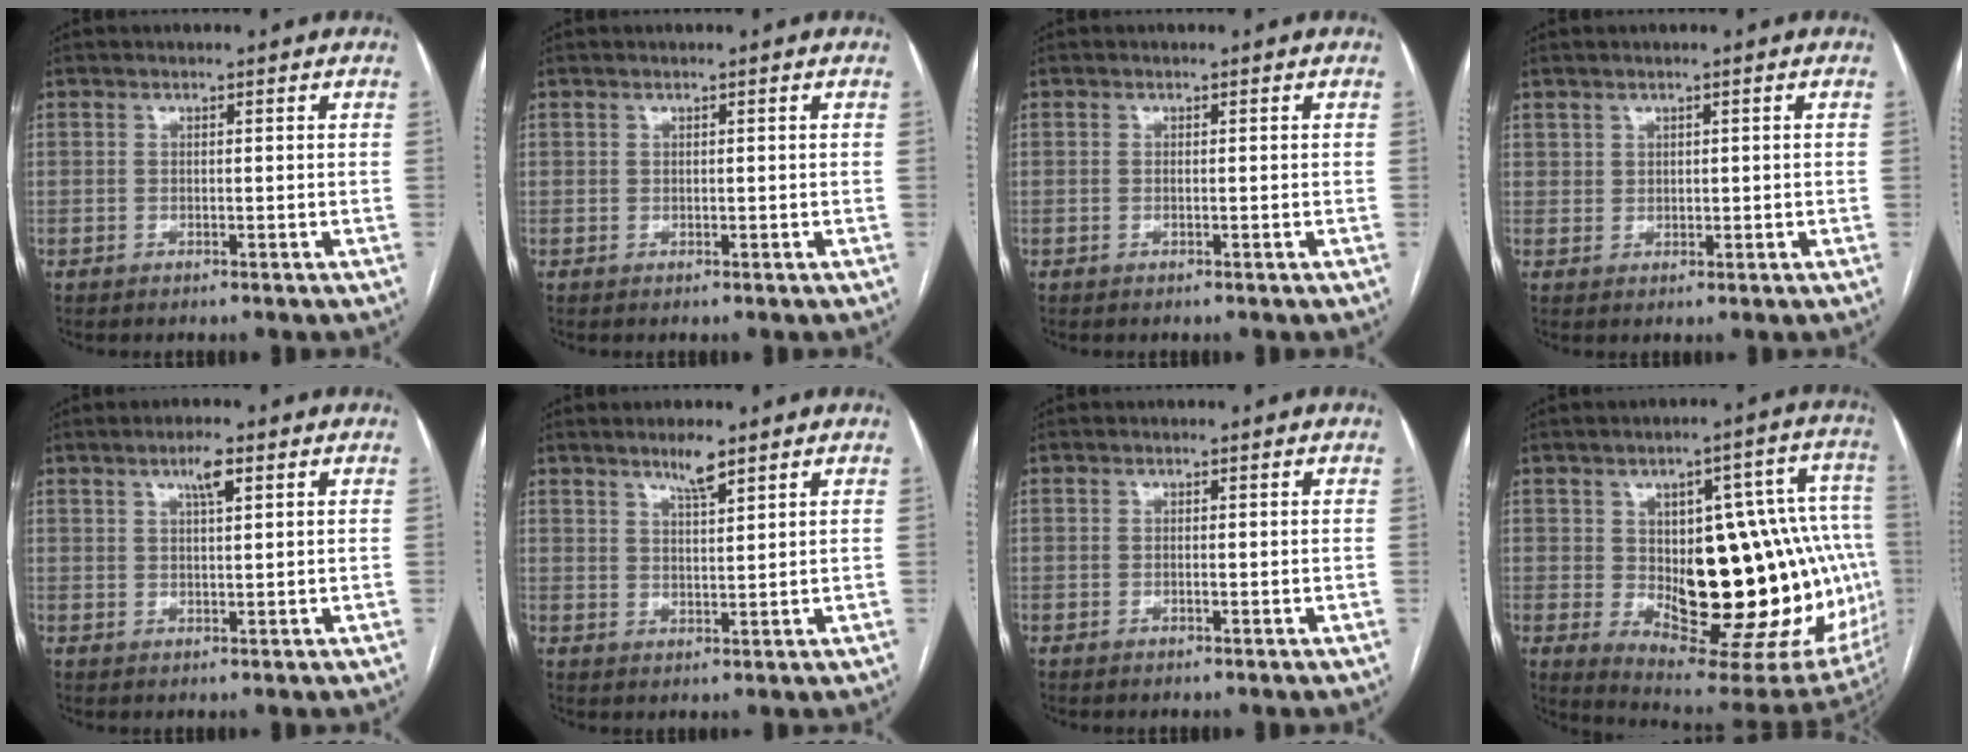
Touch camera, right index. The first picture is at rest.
{"total": 0.0}
{"total": 0.0}
{"total": 1.2, "force": [0.7, 0.9, 0.2], "torque": [0.003, 0.001, 0.014]}
{"total": 3.2, "force": [1.8, 0.5, 2.5], "torque": [-0.044, 0.001, 0.030]}
{"total": 3.7, "force": [2.9, 0.4, 2.2], "torque": [-0.041, -0.004, 0.051]}
{"total": 0.6, "force": [-0.1, 0.1, 0.6], "torque": [-0.012, -0.001, -0.002]}
{"total": 29.0, "force": [-1.9, 11.2, 26.7], "torque": [-0.296, 0.028, 0.002]}